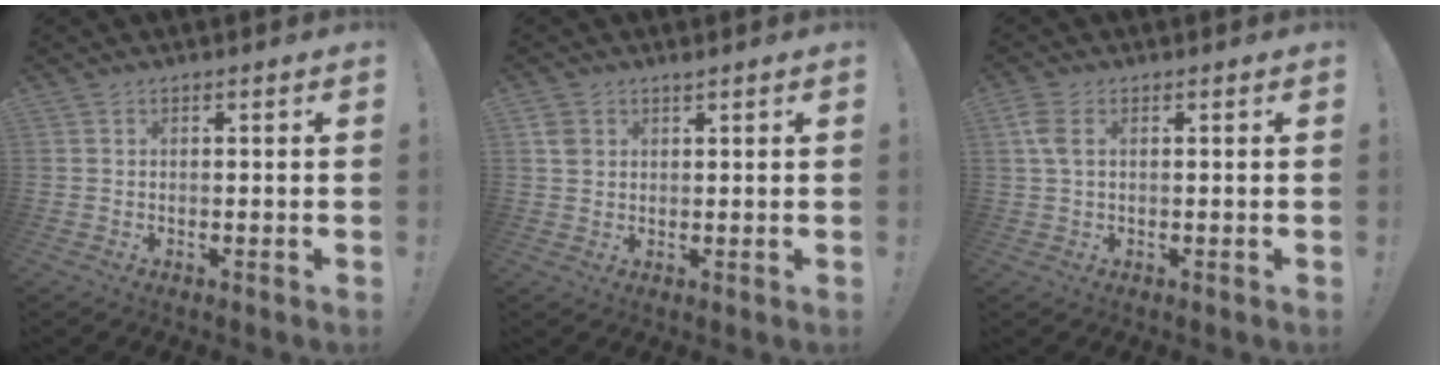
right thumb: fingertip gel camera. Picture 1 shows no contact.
{"total": 2.5, "force": [1.6, 1.6, 1.1], "torque": [-0.008, -0.008, 0.029]}
{"total": 4.3, "force": [1.3, 1.9, 3.6], "torque": [-0.085, 0.002, 0.020]}